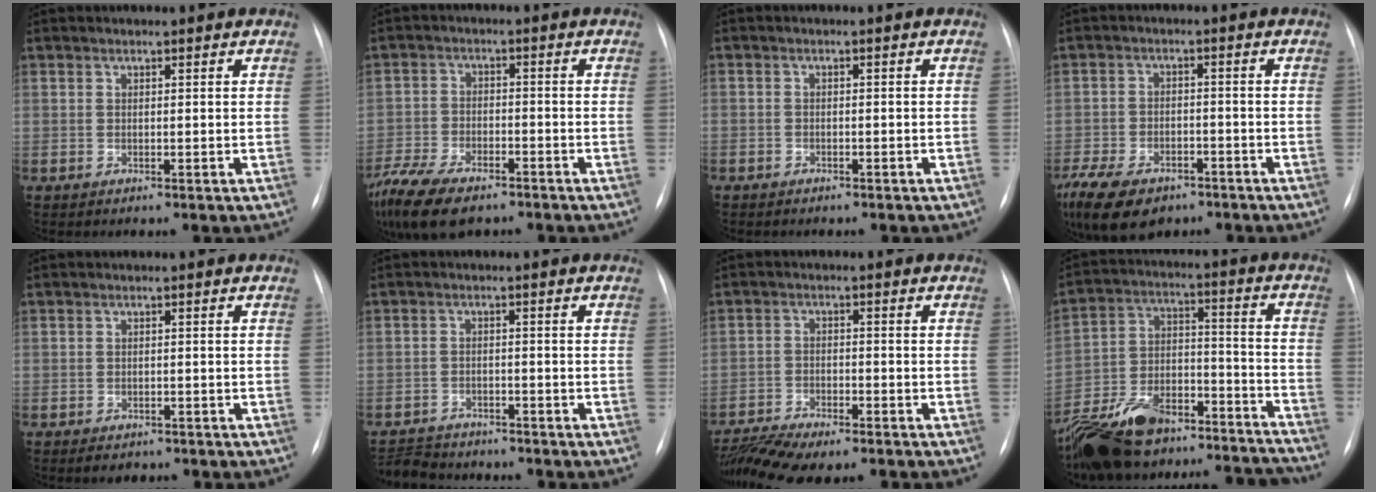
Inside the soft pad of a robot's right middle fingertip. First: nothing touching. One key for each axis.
{"total": 14.1, "fx": -10.2, "fy": 5.8, "fz": 7.8, "tx": -0.175, "ty": -0.020, "tz": -0.171}
{"total": 1.8, "fx": -1.4, "fy": 1.0, "fz": 0.5, "tx": -0.010, "ty": 0.003, "tz": -0.017}
{"total": 18.4, "fx": -11.8, "fy": 10.5, "fz": 9.5, "tx": -0.274, "ty": -0.030, "tz": -0.179}
{"total": 2.9, "fx": -2.3, "fy": 1.5, "fz": 0.9, "tx": -0.010, "ty": 0.000, "tz": -0.024}
{"total": 6.8, "fx": -6.5, "fy": 2.1, "fz": 0.7, "tx": -0.013, "ty": -0.003, "tz": -0.102}
{"total": 11.4, "fx": -10.0, "fy": 2.0, "fz": 5.1, "tx": -0.086, "ty": 0.002, "tz": -0.155}
{"total": 23.8, "fx": -21.3, "fy": 7.0, "fz": 7.8, "tx": -0.128, "ty": 0.037, "tz": -0.323}